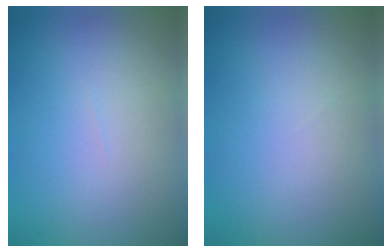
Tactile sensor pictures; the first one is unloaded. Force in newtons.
{"total": 0.0}